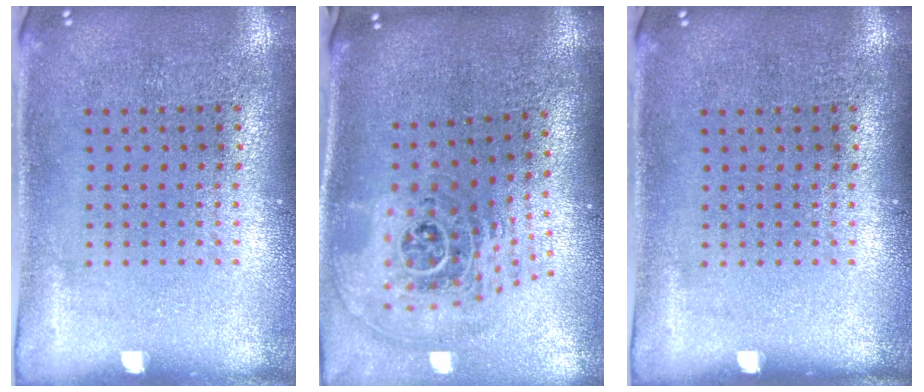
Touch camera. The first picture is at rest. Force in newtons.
{"total": 2.3, "press": 1.6, "slide": 1.6}
{"total": 0.0}